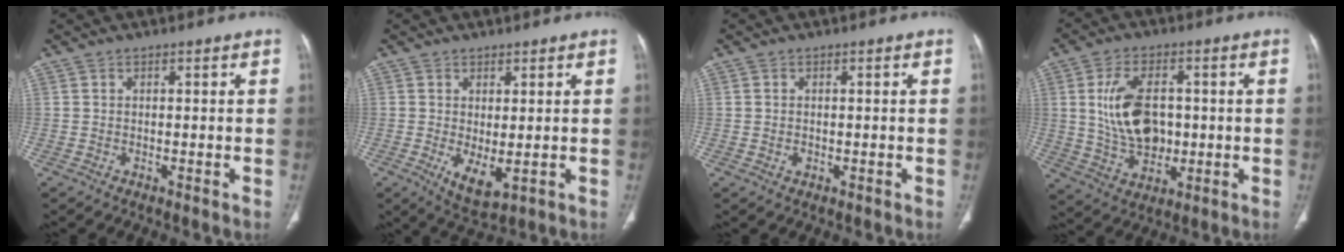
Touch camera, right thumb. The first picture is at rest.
{"total": 5.1, "force": [-0.7, 2.2, 4.6], "torque": [-0.075, -0.018, 0.002]}
{"total": 1.0, "force": [-0.1, 0.8, 0.6], "torque": [-0.010, 0.001, -0.001]}
{"total": 12.5, "force": [1.1, 8.0, 9.5], "torque": [-0.156, -0.004, 0.032]}